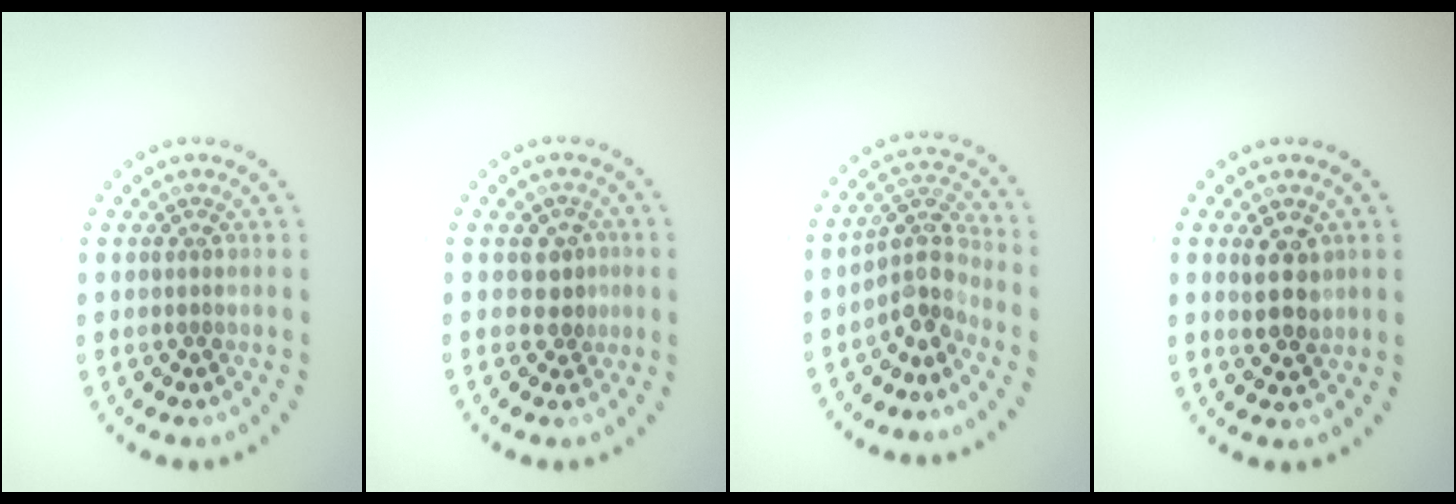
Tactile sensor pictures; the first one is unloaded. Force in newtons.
{"total": 1.9, "press": 1.6, "slide": 1.0}
{"total": 3.8, "press": 2.8, "slide": 2.6}
{"total": 2.7, "press": 2.6, "slide": 0.7}